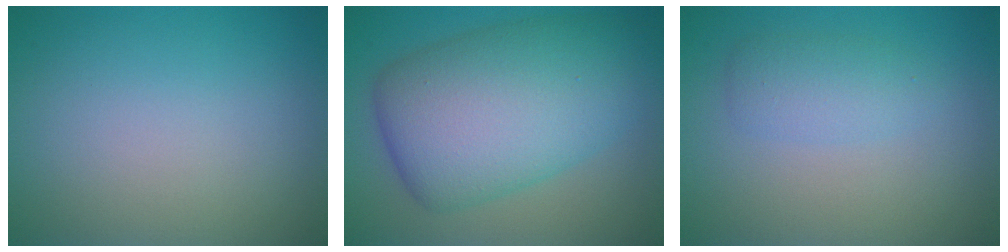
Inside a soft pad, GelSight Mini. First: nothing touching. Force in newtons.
{"total": 10.9, "press": 10.9, "slide": 0.1}
{"total": 2.3, "press": 2.2, "slide": 0.2}